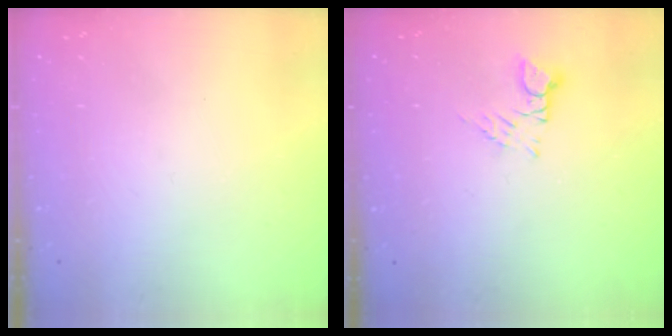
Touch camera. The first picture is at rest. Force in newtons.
{"total": 3.0, "press": 3.0, "slide": 0.4}